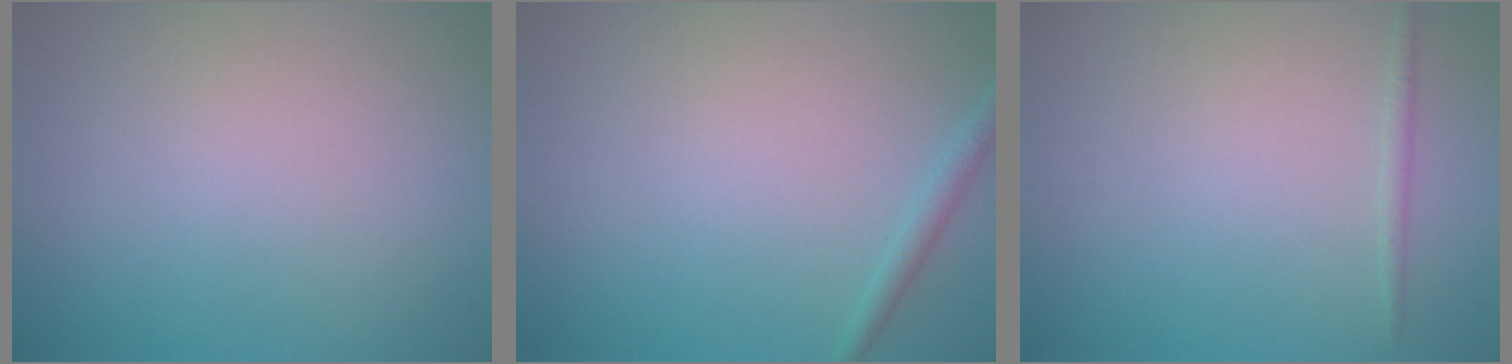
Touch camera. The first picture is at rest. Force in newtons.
{"total": 1.1, "press": 1.1, "slide": 0.1}
{"total": 0.6, "press": 0.6, "slide": 0.0}